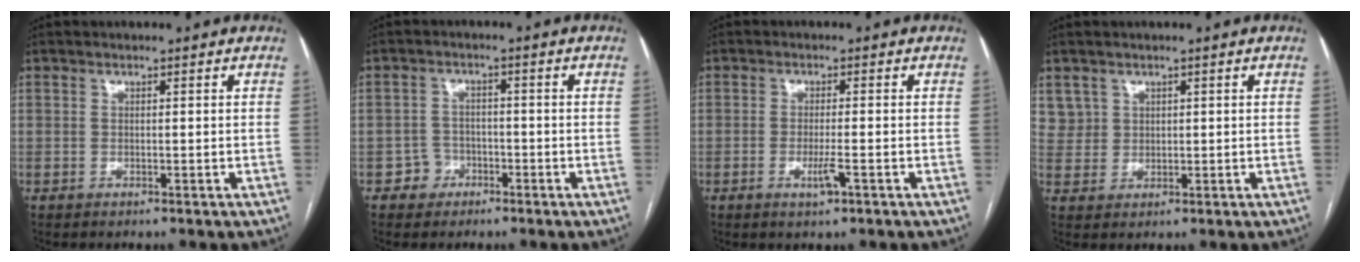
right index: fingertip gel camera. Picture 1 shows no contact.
{"total": 3.2, "force": [-1.7, 2.7, 0.0], "torque": [0.007, 0.015, -0.031]}
{"total": 3.0, "force": [-1.3, 0.3, 2.7], "torque": [-0.053, -0.004, -0.022]}
{"total": 3.3, "force": [1.8, 2.8, -0.2], "torque": [0.016, 0.007, 0.033]}